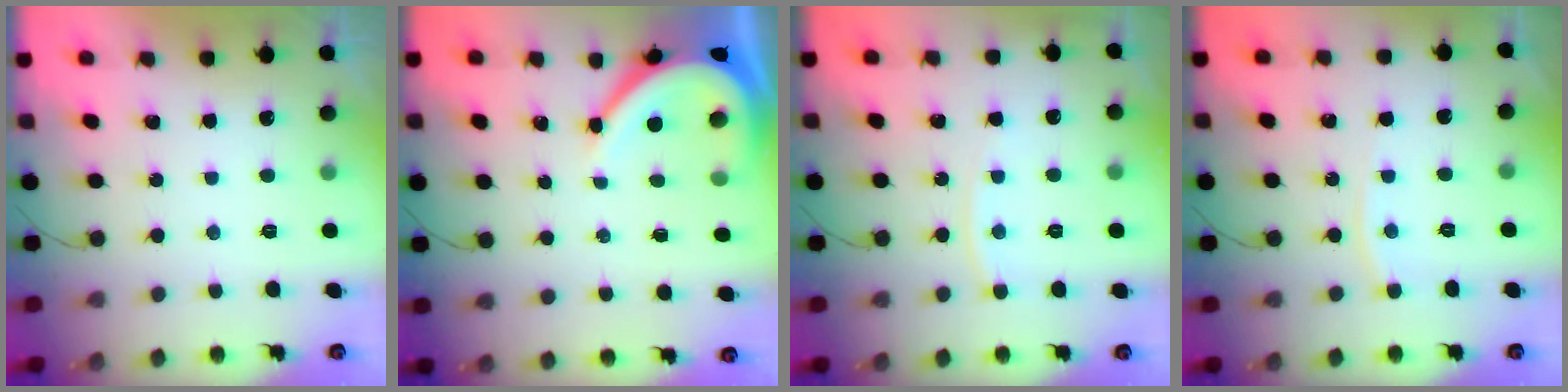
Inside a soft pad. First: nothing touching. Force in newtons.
{"total": 8.7, "press": 8.6, "slide": 1.3}
{"total": 5.4, "press": 5.3, "slide": 0.7}
{"total": 3.3, "press": 3.3, "slide": 0.2}